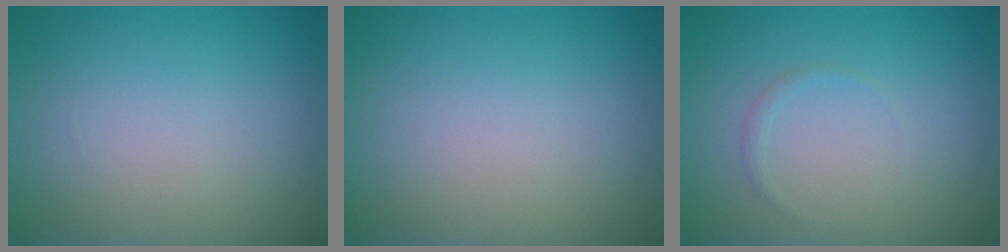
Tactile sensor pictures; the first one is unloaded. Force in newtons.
{"total": 0.0}
{"total": 0.6, "press": 0.6, "slide": 0.0}